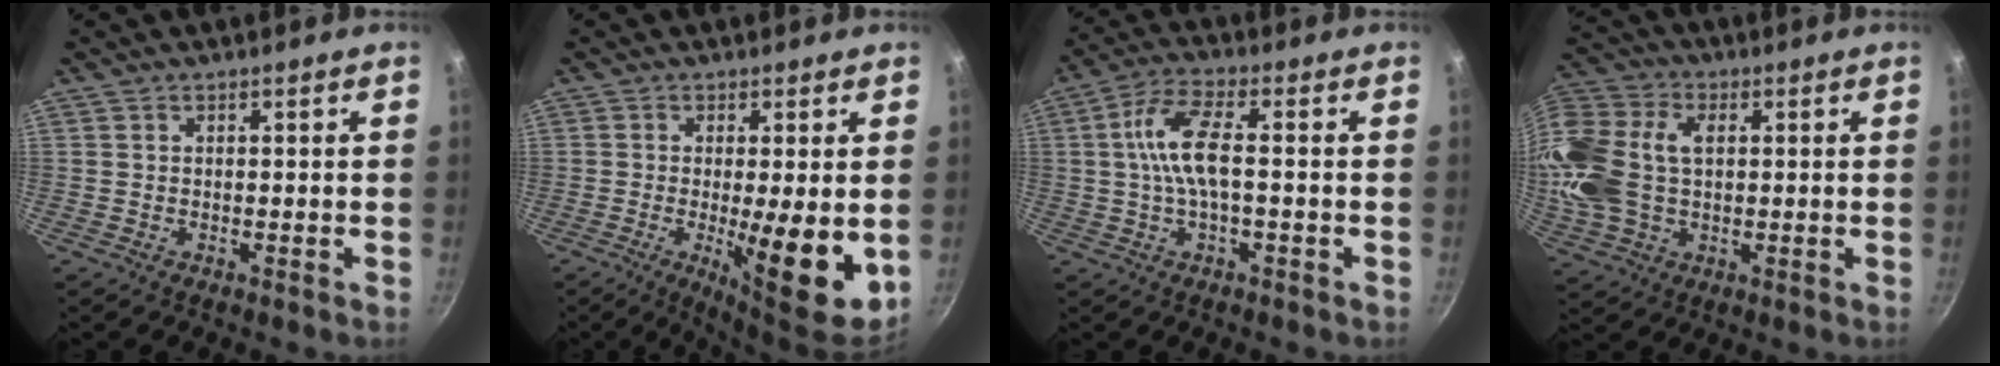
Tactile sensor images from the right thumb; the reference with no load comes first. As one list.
[{"total": 11.6, "force": [-1.4, 2.5, 11.3], "torque": [-0.158, -0.014, -0.012]}, {"total": 8.8, "force": [-0.1, 3.1, 8.2], "torque": [-0.171, 0.021, -0.011]}, {"total": 20.1, "force": [2.2, 13.9, 14.4], "torque": [-0.320, 0.032, 0.035]}]